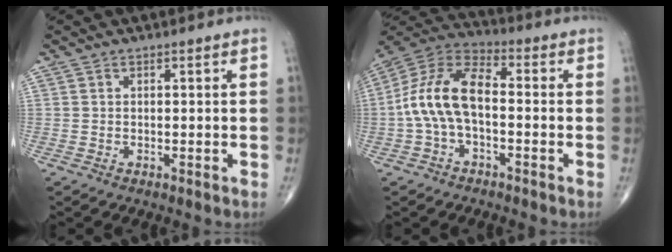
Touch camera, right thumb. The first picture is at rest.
{"total": 12.5, "force": [-1.4, 6.6, 10.5], "torque": [-0.210, 0.039, -0.037]}